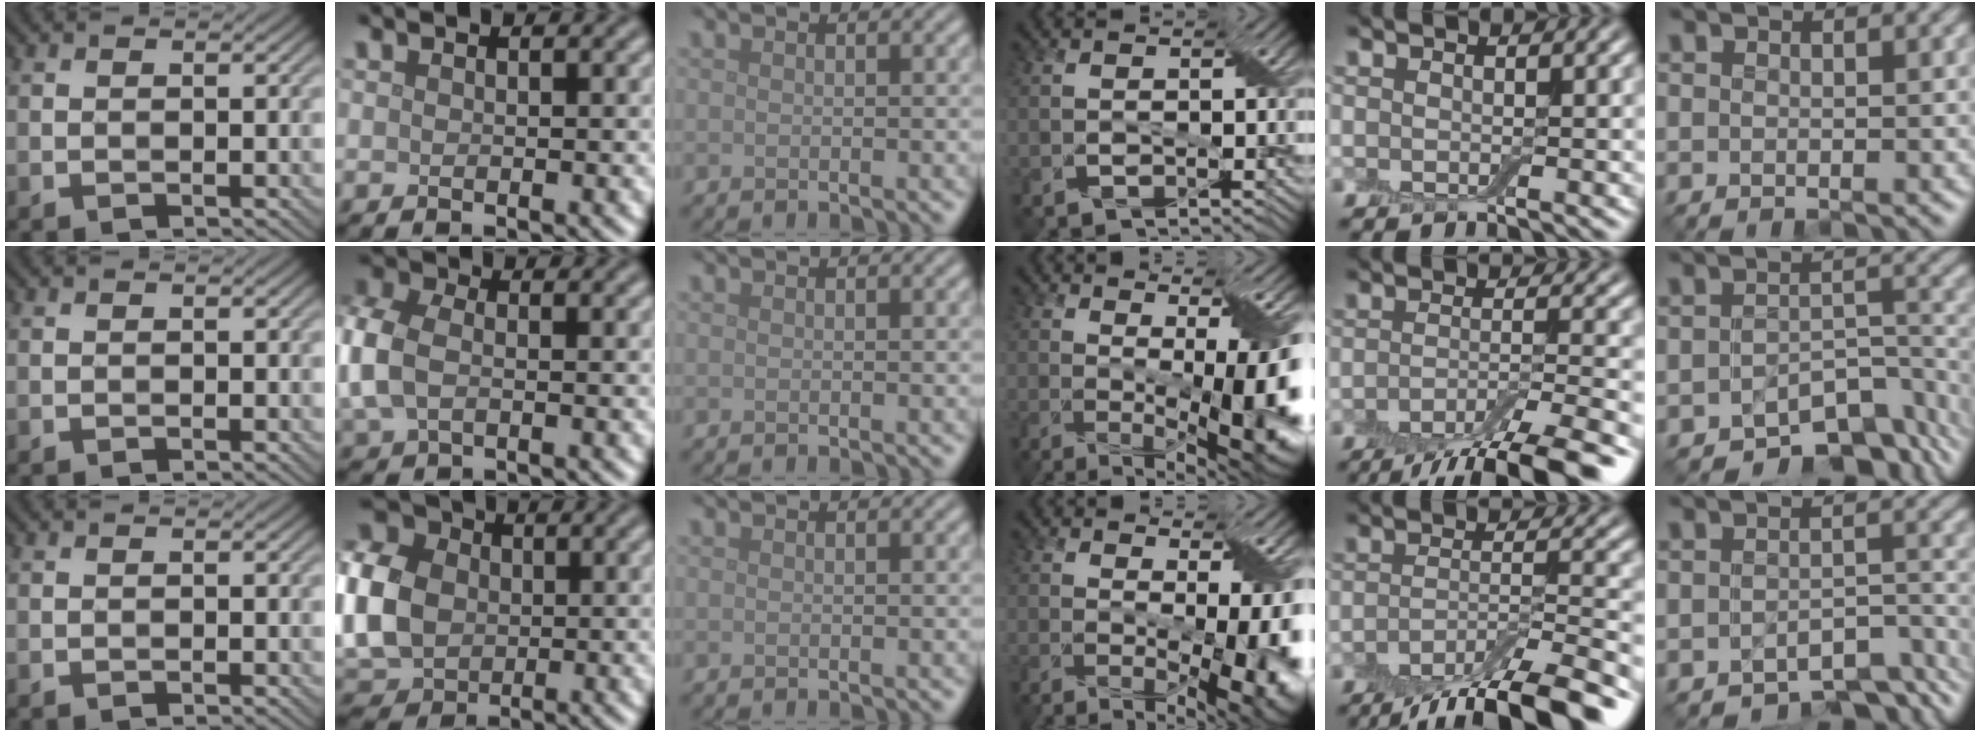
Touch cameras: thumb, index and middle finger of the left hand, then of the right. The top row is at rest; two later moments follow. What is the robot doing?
{"motion": "wrap", "object": "cling film"}